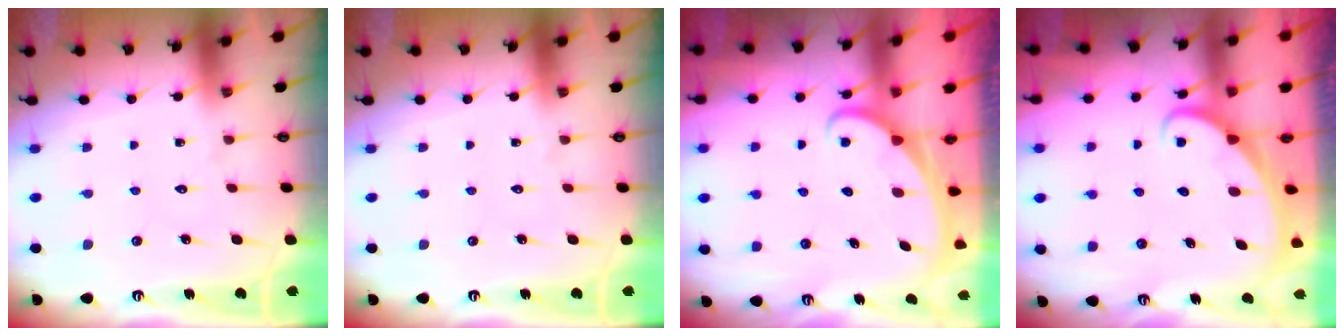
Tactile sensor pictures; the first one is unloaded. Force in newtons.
{"total": 0.0}
{"total": 1.9, "press": 1.9, "slide": 0.1}
{"total": 2.5, "press": 2.5, "slide": 0.3}